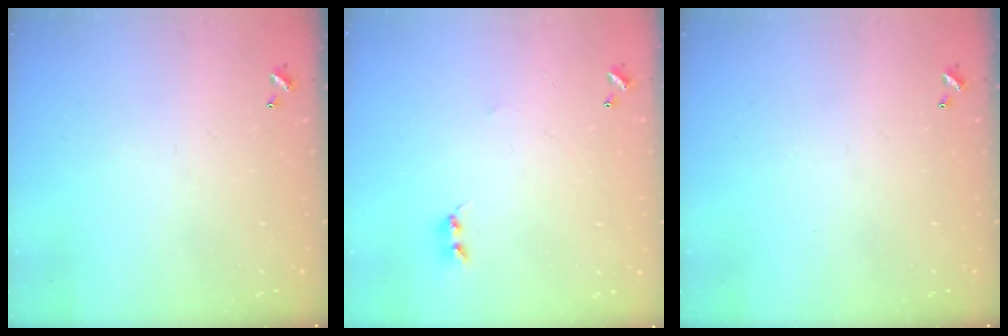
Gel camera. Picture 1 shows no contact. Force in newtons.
{"total": 2.0, "press": 2.0, "slide": 0.3}
{"total": 0.0}